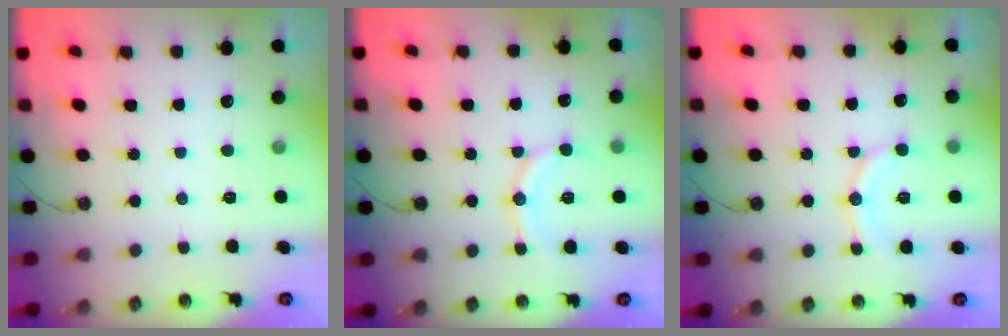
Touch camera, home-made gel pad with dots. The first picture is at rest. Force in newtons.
{"total": 11.4, "press": 11.1, "slide": 2.7}
{"total": 11.4, "press": 11.1, "slide": 2.7}